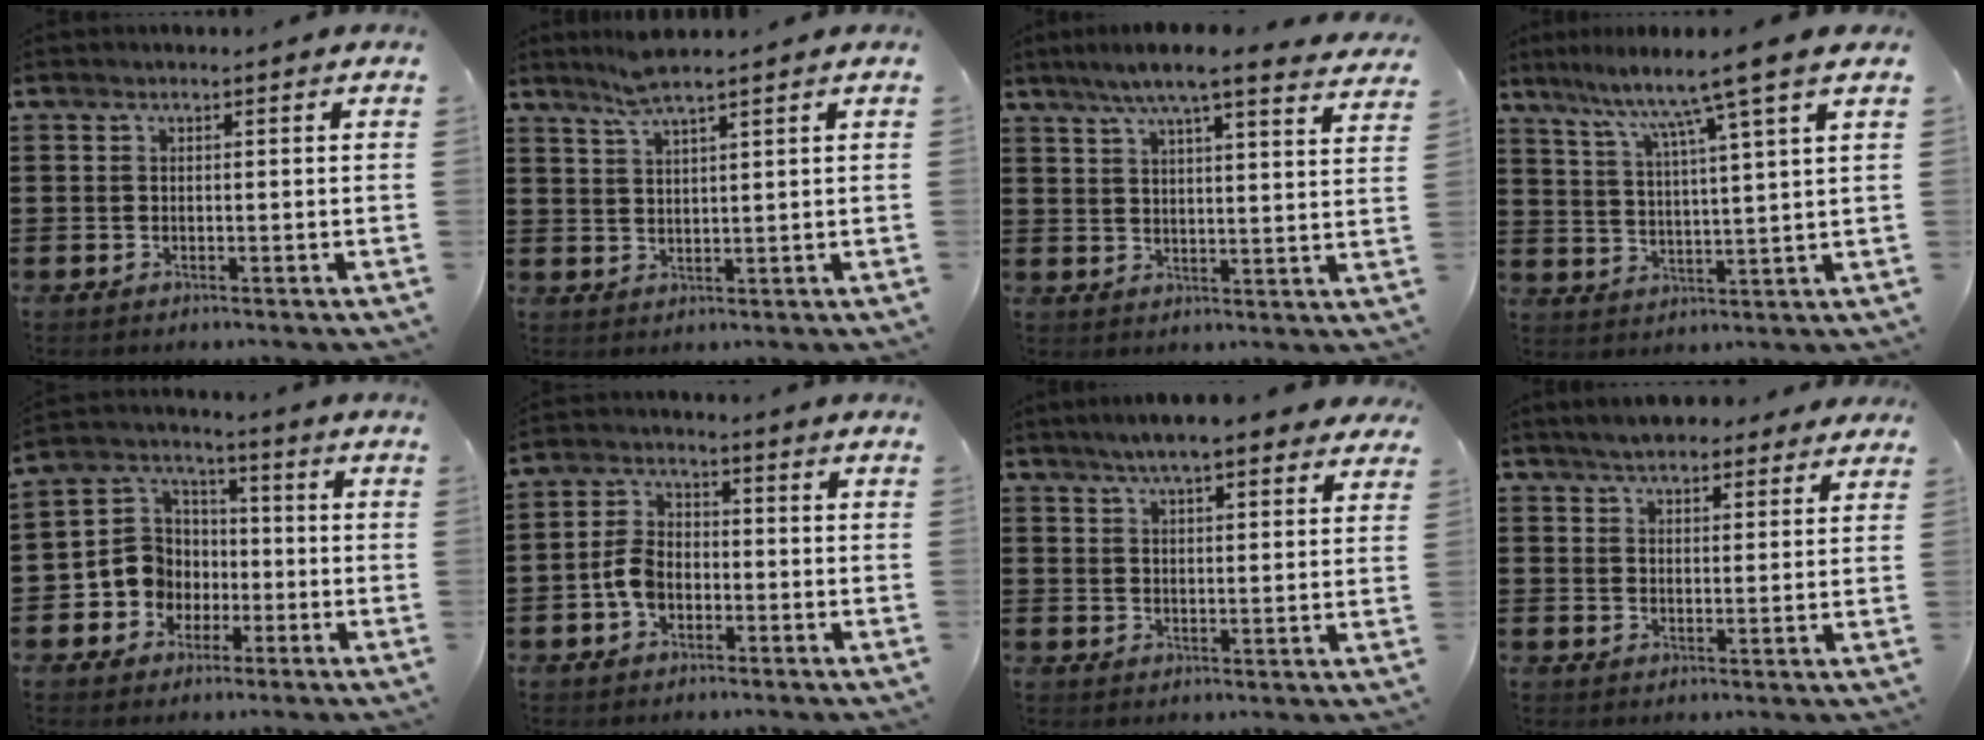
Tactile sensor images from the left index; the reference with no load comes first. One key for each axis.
{"total": 4.5, "fx": 3.8, "fy": 0.1, "fz": 2.6, "tx": -0.060, "ty": -0.004, "tz": 0.068}
{"total": 7.0, "fx": 5.9, "fy": -0.1, "fz": 3.7, "tx": -0.089, "ty": -0.022, "tz": 0.103}
{"total": 7.7, "fx": 5.9, "fy": -1.2, "fz": 4.8, "tx": -0.116, "ty": -0.032, "tz": 0.091}
{"total": 8.0, "fx": -2.0, "fy": 7.5, "fz": 1.8, "tx": -0.082, "ty": 0.009, "tz": -0.042}
{"total": 4.9, "fx": -1.8, "fy": 3.4, "fz": 3.1, "tx": -0.085, "ty": 0.002, "tz": -0.040}
{"total": 5.7, "fx": 4.9, "fy": 0.9, "fz": 2.7, "tx": -0.069, "ty": -0.006, "tz": 0.088}
{"total": 4.9, "fx": 4.4, "fy": 1.5, "fz": 1.4, "tx": -0.041, "ty": -0.002, "tz": 0.083}